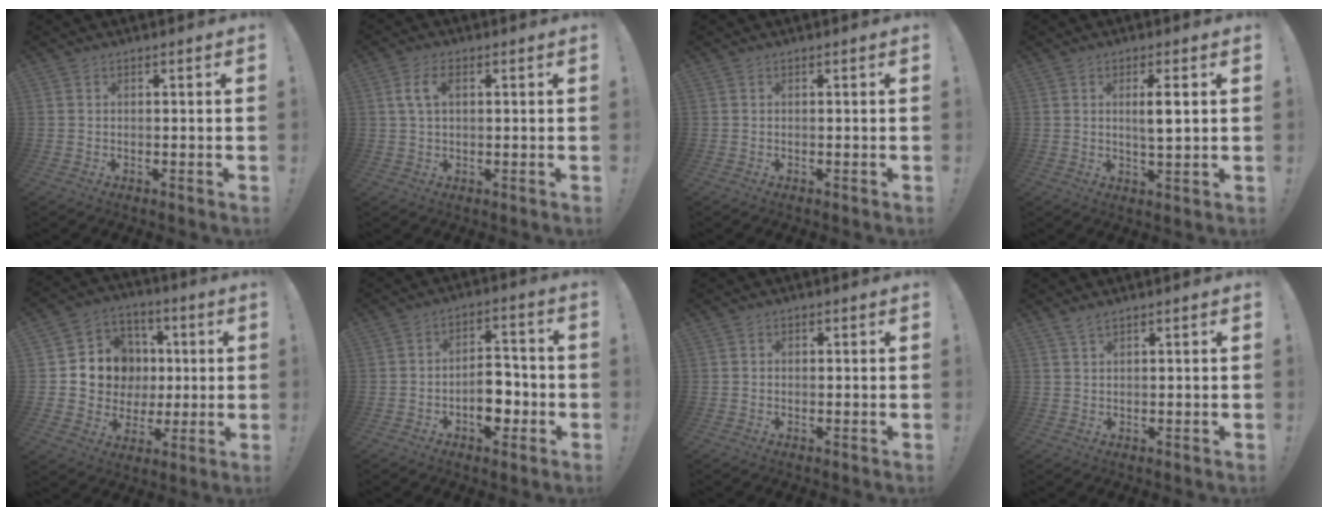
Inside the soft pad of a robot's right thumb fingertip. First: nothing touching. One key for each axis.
{"total": 5.8, "fx": 1.5, "fy": 3.3, "fz": 4.6, "tx": -0.092, "ty": 0.005, "tz": 0.026}
{"total": 0.0}
{"total": 5.0, "fx": 1.4, "fy": 0.6, "fz": 4.7, "tx": -0.069, "ty": -0.012, "tz": 0.016}
{"total": 12.3, "fx": 0.9, "fy": 11.8, "fz": 3.6, "tx": -0.047, "ty": 0.003, "tz": 0.043}
{"total": 9.4, "fx": -3.1, "fy": 5.9, "fz": 6.6, "tx": -0.085, "ty": 0.022, "tz": -0.052}
{"total": 0.7, "fx": 0.1, "fy": 0.7, "fz": 0.3, "tx": 0.004, "ty": -0.002, "tz": 0.001}
{"total": 2.1, "fx": 1.7, "fy": 0.5, "fz": 1.2, "tx": -0.029, "ty": -0.005, "tz": 0.032}